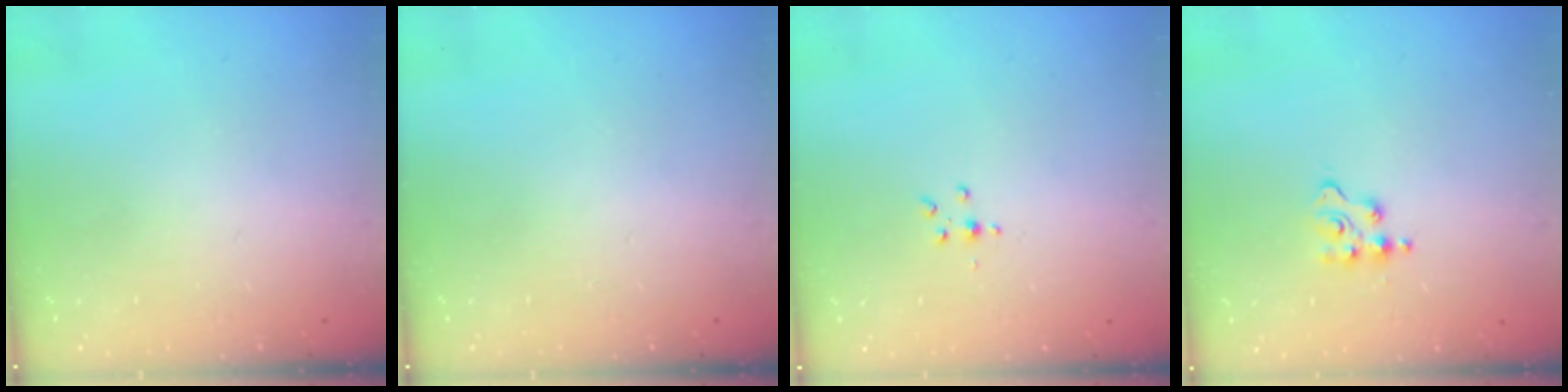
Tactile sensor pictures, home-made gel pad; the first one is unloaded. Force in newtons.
{"total": 0.0}
{"total": 3.0, "press": 2.9, "slide": 0.4}
{"total": 3.5, "press": 3.5, "slide": 0.5}